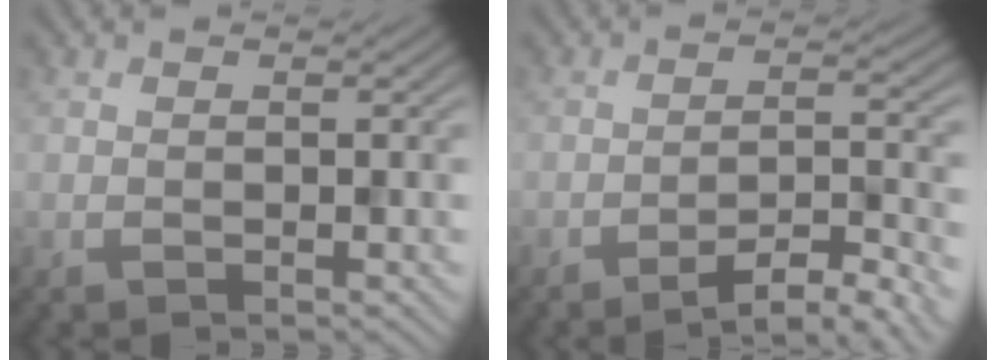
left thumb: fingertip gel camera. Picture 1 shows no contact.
{"total": 6.3, "force": [-4.7, 1.1, 4.0], "torque": [-0.067, 0.007, -0.067]}